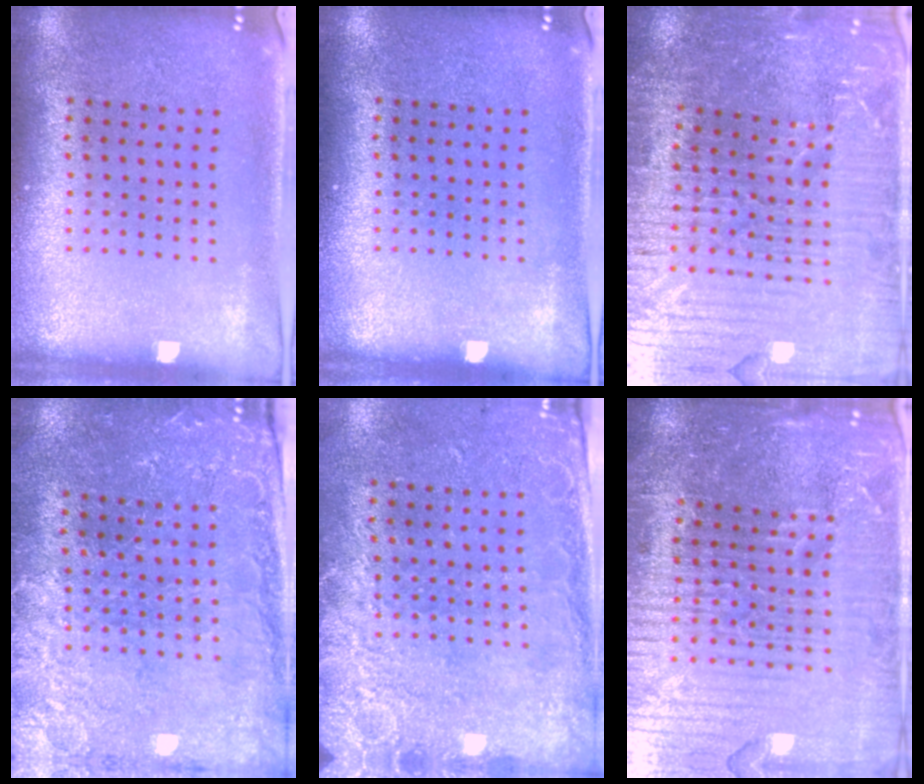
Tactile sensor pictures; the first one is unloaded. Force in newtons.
{"total": 0.0}
{"total": 4.8, "press": 4.5, "slide": 1.6}
{"total": 0.7, "press": 0.6, "slide": 0.4}
{"total": 2.7, "press": 2.0, "slide": 1.8}
{"total": 6.2, "press": 5.5, "slide": 2.9}